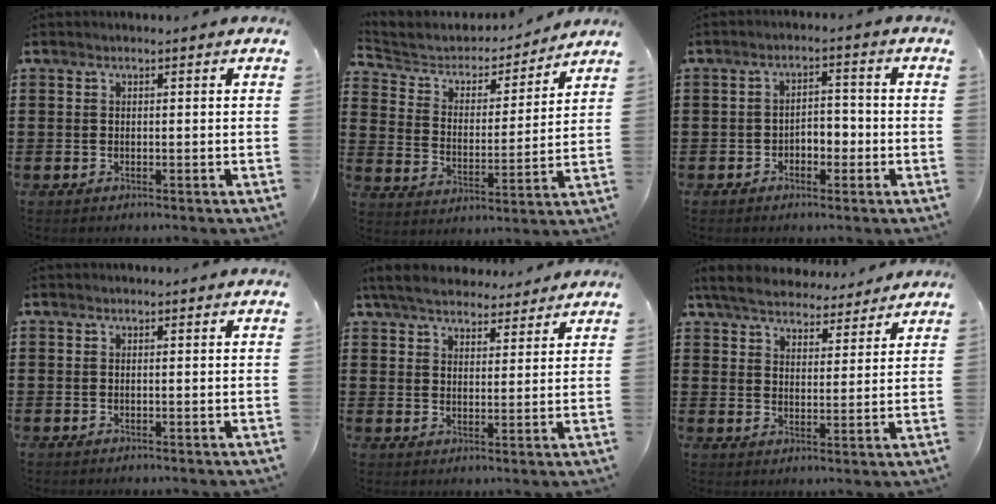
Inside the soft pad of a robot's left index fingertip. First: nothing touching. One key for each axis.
{"total": 4.3, "fx": 3.9, "fy": 1.8, "fz": 0.5, "tx": -0.041, "ty": -0.031, "tz": 0.059}
{"total": 2.9, "fx": -1.7, "fy": 1.7, "fz": 1.5, "tx": -0.032, "ty": 0.006, "tz": -0.039}
{"total": 0.0}
{"total": 5.6, "fx": 5.1, "fy": 1.4, "fz": 1.7, "tx": -0.051, "ty": -0.013, "tz": 0.095}
{"total": 5.8, "fx": 5.4, "fy": 1.2, "fz": 1.6, "tx": -0.054, "ty": -0.020, "tz": 0.097}